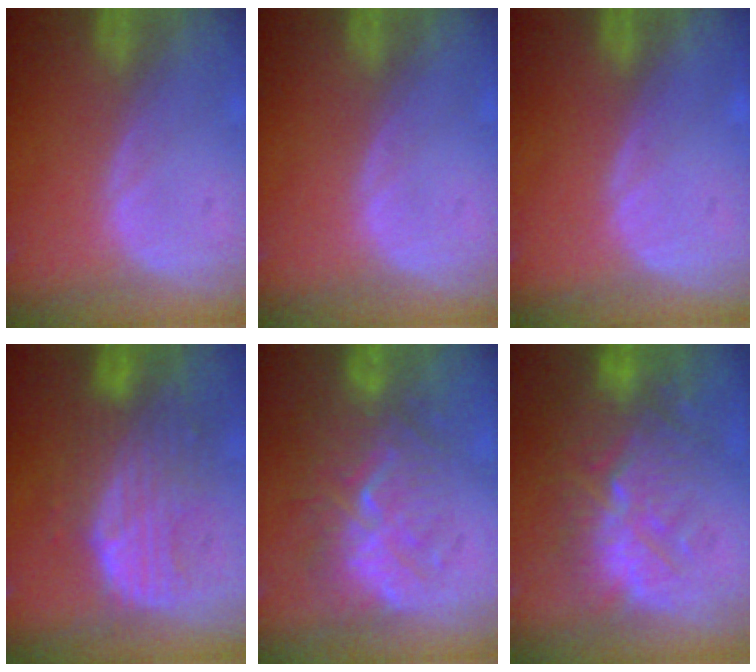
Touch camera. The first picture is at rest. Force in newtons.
{"total": 0.0}
{"total": 0.0}
{"total": 8.9, "press": 8.3, "slide": 3.2}
{"total": 9.1, "press": 8.8, "slide": 2.3}
{"total": 10.5, "press": 10.0, "slide": 3.5}